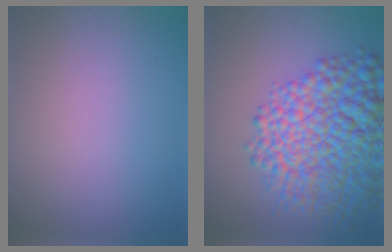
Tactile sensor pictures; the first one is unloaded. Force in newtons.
{"total": 11.3, "press": 11.2, "slide": 0.4}